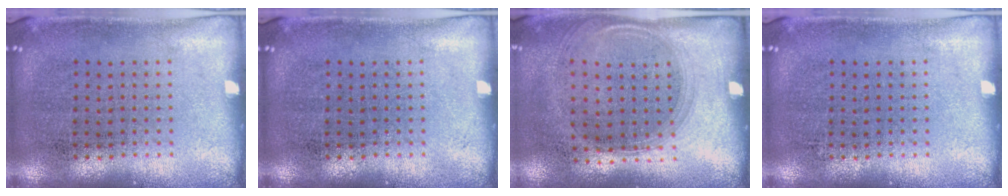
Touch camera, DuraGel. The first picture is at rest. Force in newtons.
{"total": 0.0}
{"total": 1.4, "press": 1.2, "slide": 0.7}
{"total": 0.0}